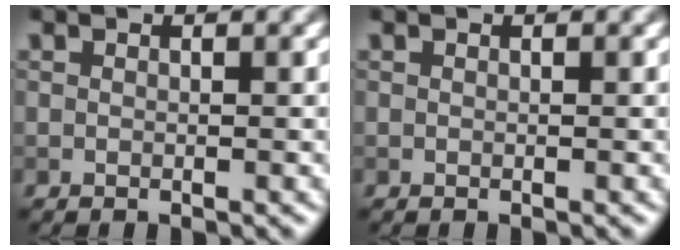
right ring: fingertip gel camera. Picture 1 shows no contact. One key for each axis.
{"total": 0.0}